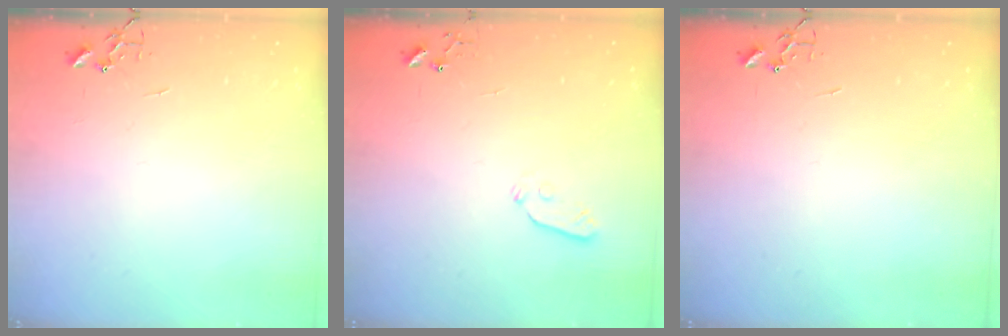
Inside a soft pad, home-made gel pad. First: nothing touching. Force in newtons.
{"total": 3.9, "press": 3.8, "slide": 0.8}
{"total": 0.0}